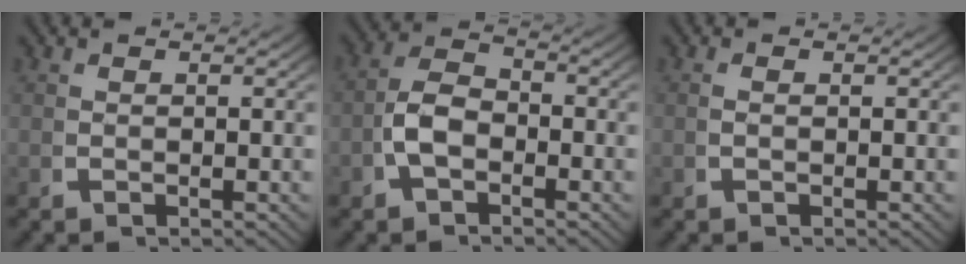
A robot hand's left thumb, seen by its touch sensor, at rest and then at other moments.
{"total": 4.5, "force": [-1.0, 3.4, 2.8], "torque": [-0.056, -0.007, -0.022]}
{"total": 0.0}